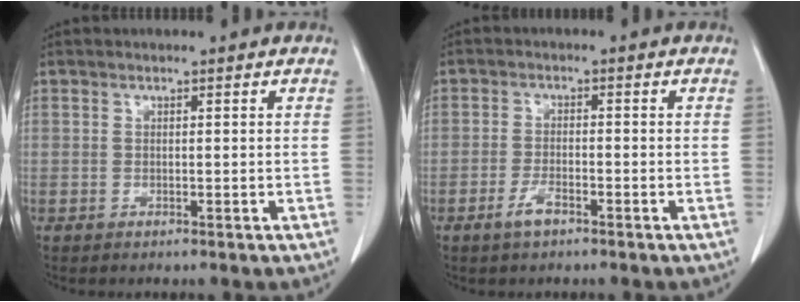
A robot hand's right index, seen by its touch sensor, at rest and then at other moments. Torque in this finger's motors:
{"motor_torque": [0.13, -0.16, 0.02, 0.05]}